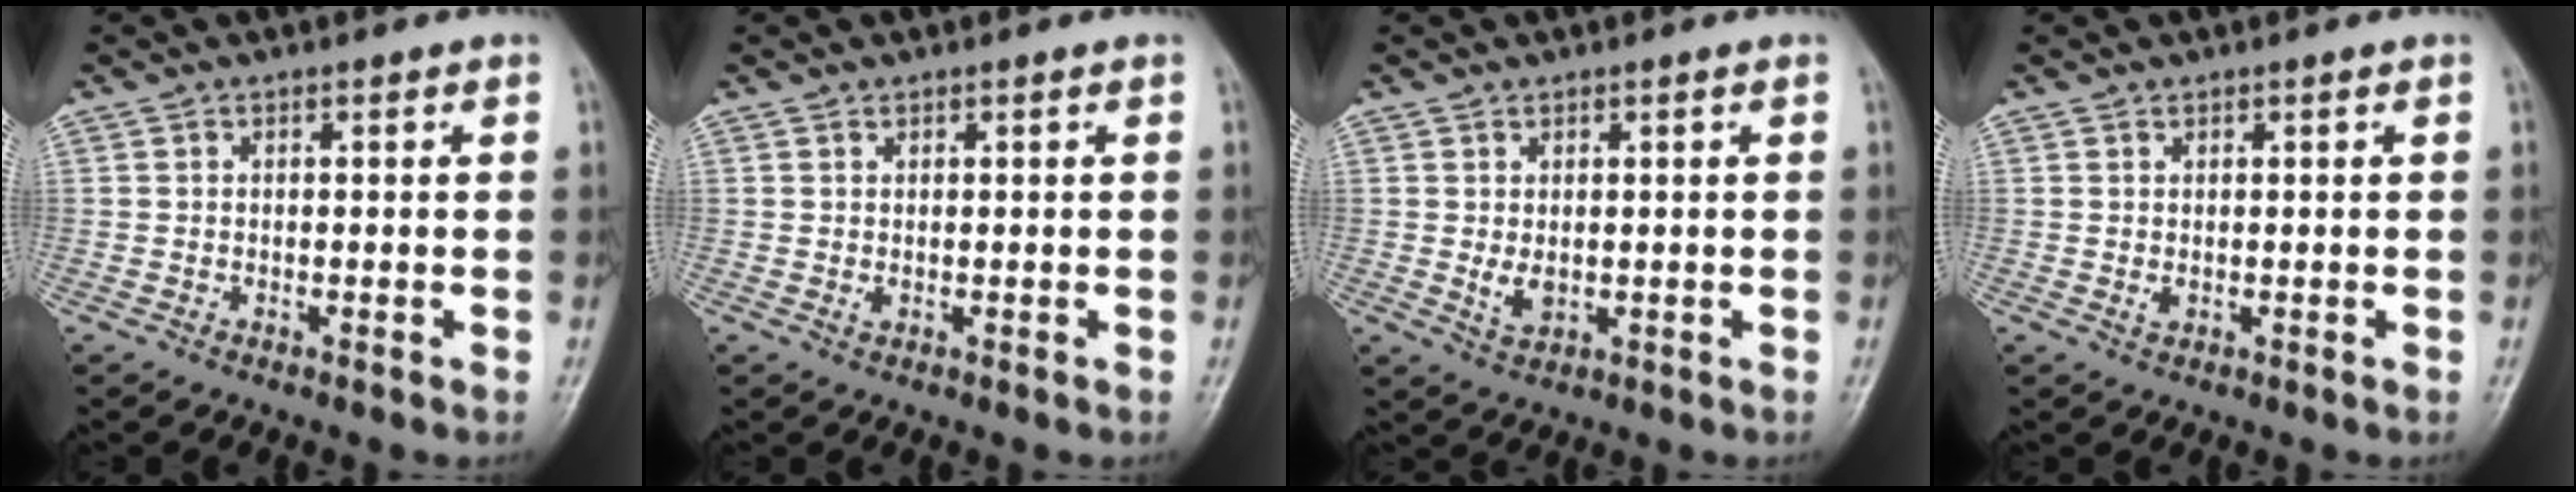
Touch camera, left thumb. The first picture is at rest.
{"total": 0.7, "force": [0.2, 0.5, 0.4], "torque": [-0.001, -0.001, 0.004]}
{"total": 2.8, "force": [0.1, 1.9, 2.1], "torque": [-0.028, -0.009, 0.006]}
{"total": 0.9, "force": [0.2, 0.7, 0.6], "torque": [-0.004, -0.003, 0.005]}